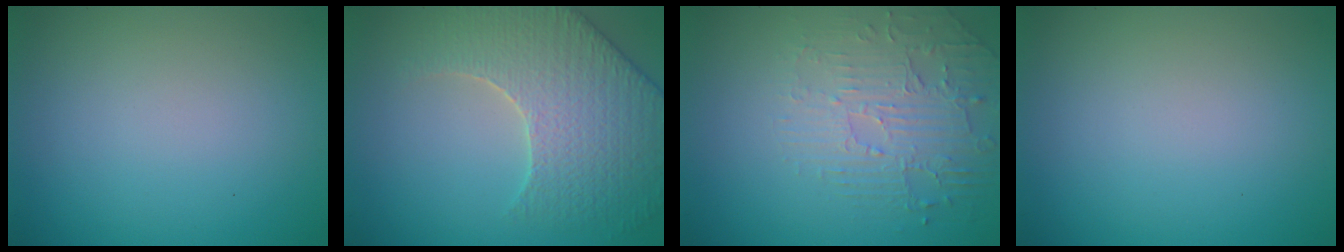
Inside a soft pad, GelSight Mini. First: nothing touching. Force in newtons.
{"total": 6.0, "press": 5.4, "slide": 2.7}
{"total": 2.6, "press": 2.1, "slide": 1.5}
{"total": 0.0}